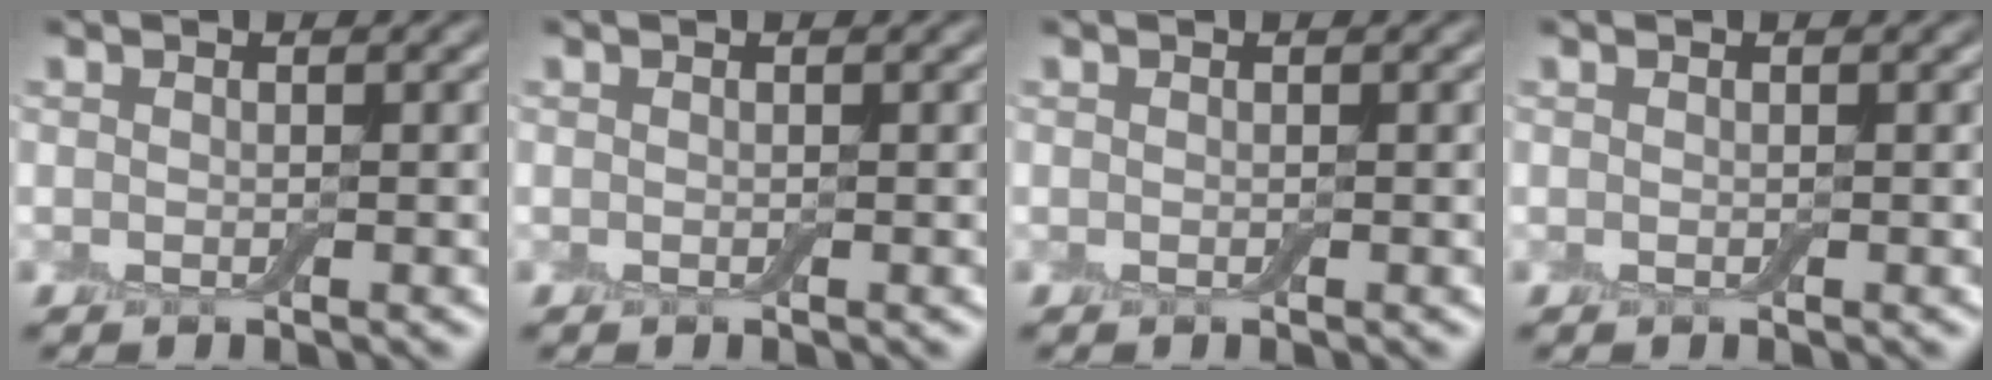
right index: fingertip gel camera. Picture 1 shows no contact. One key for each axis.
{"total": 0.0}
{"total": 0.0}
{"total": 0.0}